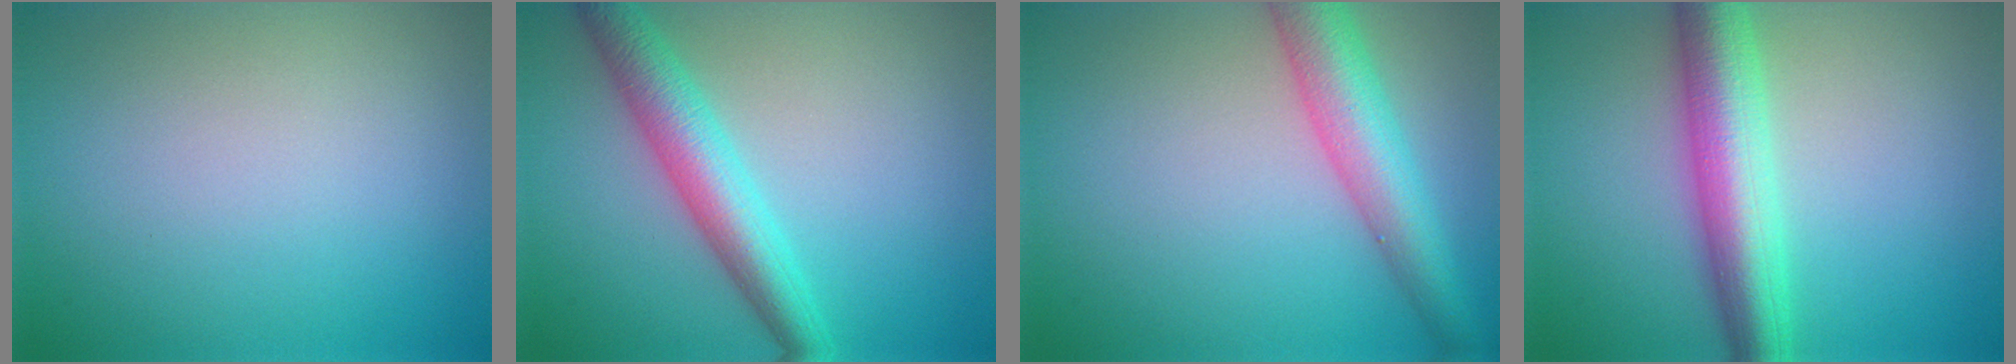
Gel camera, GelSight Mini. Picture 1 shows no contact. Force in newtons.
{"total": 5.2, "press": 5.2, "slide": 0.1}
{"total": 6.5, "press": 6.5, "slide": 0.2}
{"total": 7.0, "press": 7.0, "slide": 0.1}